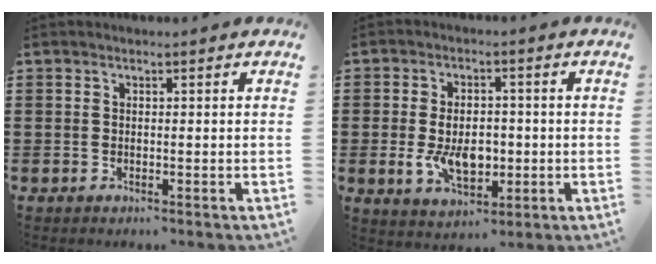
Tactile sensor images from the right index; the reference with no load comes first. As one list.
[{"total": 7.2, "force": [-0.9, 4.4, 5.7], "torque": [-0.098, 0.001, -0.018]}]